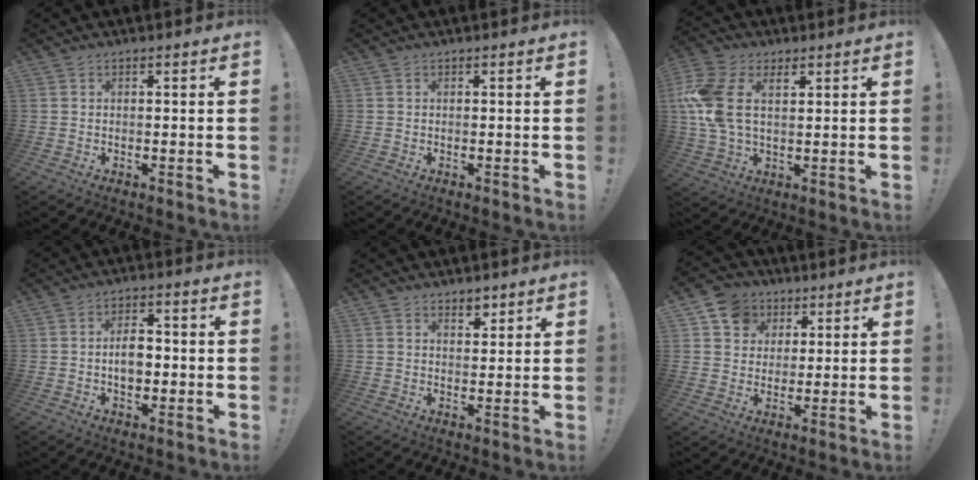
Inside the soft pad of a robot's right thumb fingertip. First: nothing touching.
{"total": 0.0}
{"total": 13.5, "force": [4.1, 8.3, 9.7], "torque": [-0.203, -0.007, 0.077]}
{"total": 6.2, "force": [-0.9, 4.0, 4.7], "torque": [-0.069, 0.004, -0.022]}
{"total": 3.8, "force": [2.9, 2.1, 1.2], "torque": [-0.004, -0.018, 0.050]}
{"total": 9.6, "force": [4.4, 8.2, 2.5], "torque": [-0.028, -0.026, 0.086]}